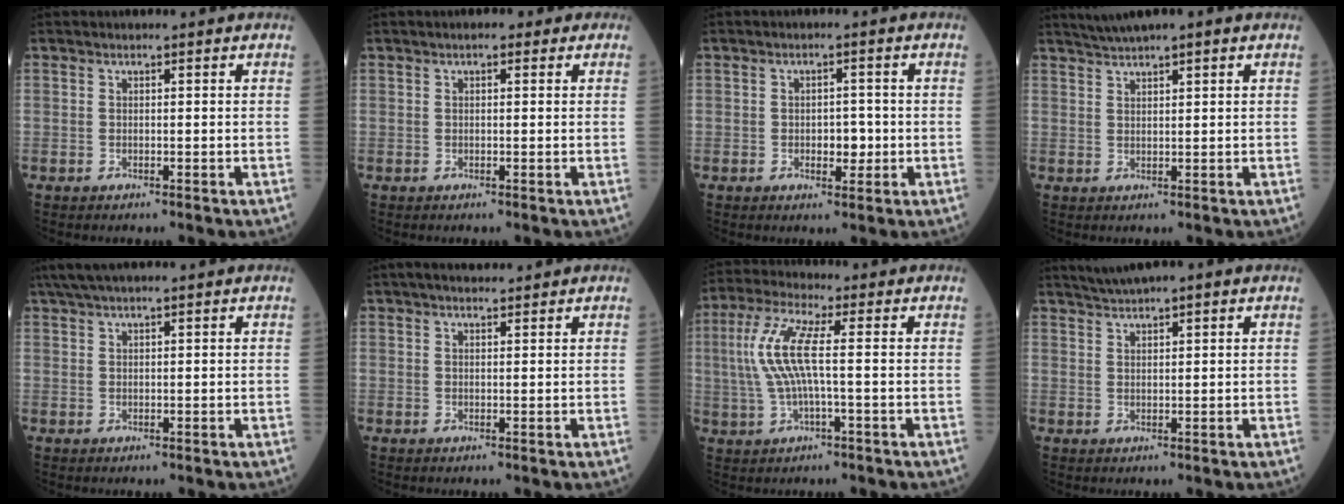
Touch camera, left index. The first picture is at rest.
{"total": 1.5, "force": [0.7, 0.8, 1.0], "torque": [-0.017, 0.011, 0.006]}
{"total": 3.1, "force": [-0.7, 1.7, 2.5], "torque": [-0.034, 0.004, -0.005]}
{"total": 4.2, "force": [3.3, -0.1, 2.6], "torque": [-0.055, 0.028, 0.061]}
{"total": 5.0, "force": [4.1, 0.0, 2.9], "torque": [-0.050, 0.039, 0.075]}
{"total": 3.0, "force": [2.6, 0.5, 1.4], "torque": [-0.021, 0.019, 0.041]}
{"total": 8.1, "force": [0.5, 1.1, 8.1], "torque": [-0.186, 0.018, 0.005]}
{"total": 3.8, "force": [3.0, -0.1, 2.2], "torque": [-0.049, 0.026, 0.058]}